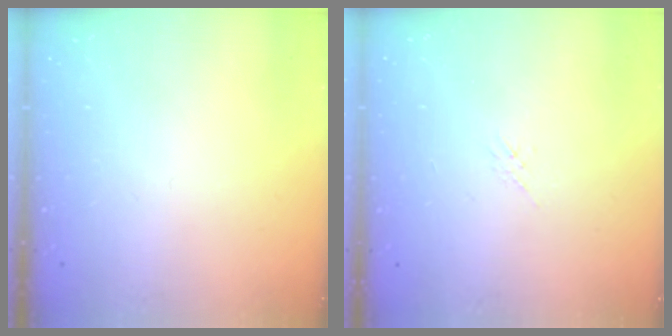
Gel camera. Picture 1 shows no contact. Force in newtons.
{"total": 1.7, "press": 1.6, "slide": 0.4}